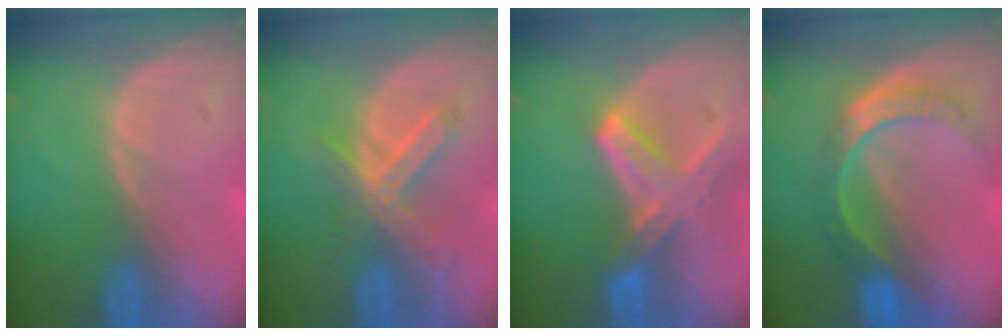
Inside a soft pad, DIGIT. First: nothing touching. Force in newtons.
{"total": 6.9, "press": 5.9, "slide": 3.5}
{"total": 8.1, "press": 7.1, "slide": 3.9}
{"total": 8.3, "press": 7.0, "slide": 4.5}